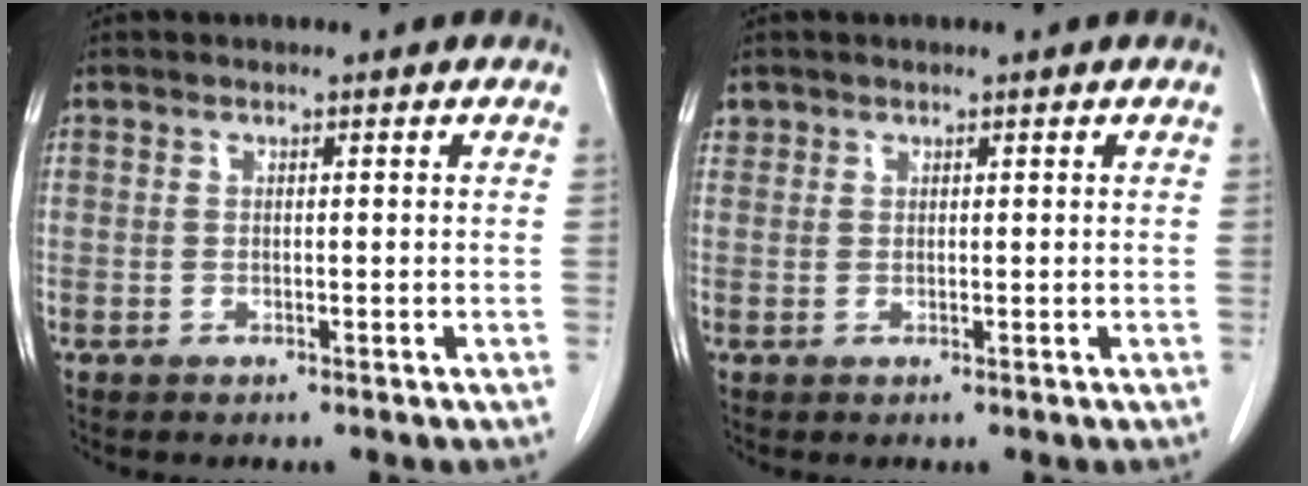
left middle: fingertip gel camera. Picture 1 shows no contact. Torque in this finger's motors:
{"motor_torque": [-0.01, 0.01, 0.01, -0.01]}